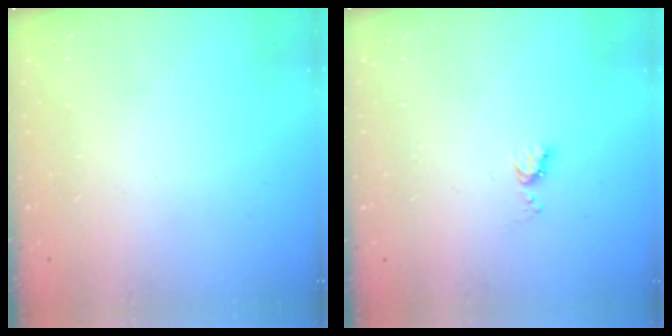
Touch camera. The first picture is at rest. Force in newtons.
{"total": 5.1, "press": 5.1, "slide": 0.5}